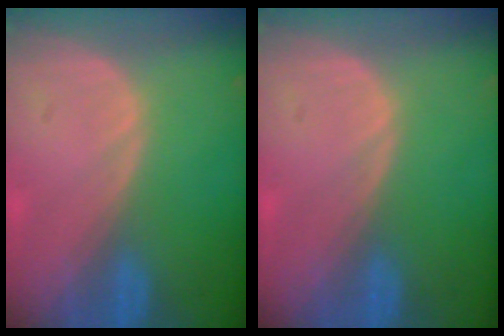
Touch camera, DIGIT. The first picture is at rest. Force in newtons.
{"total": 0.0}